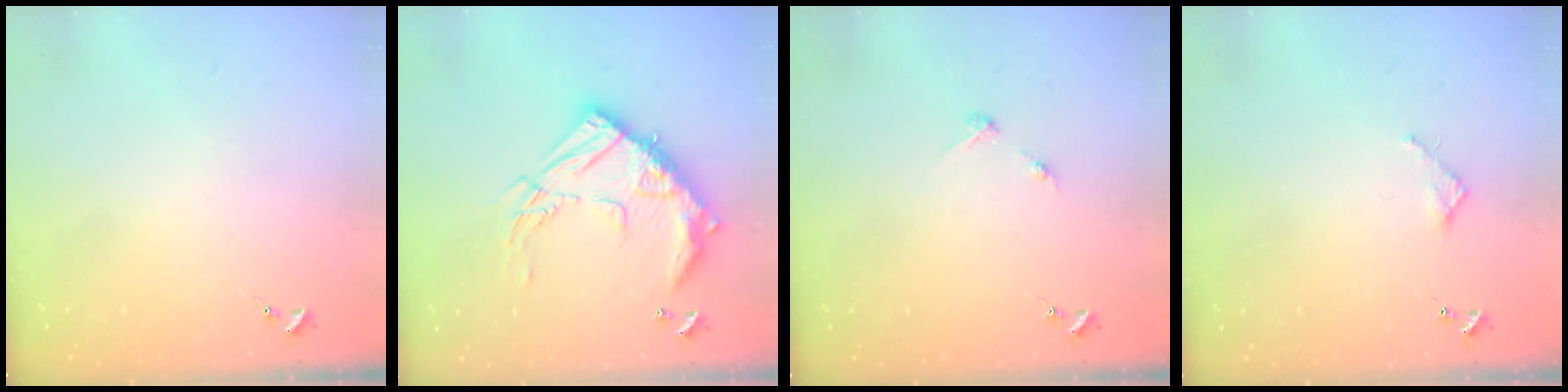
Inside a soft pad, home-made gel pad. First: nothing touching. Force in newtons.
{"total": 21.3, "press": 21.2, "slide": 2.1}
{"total": 3.2, "press": 3.1, "slide": 0.4}
{"total": 2.7, "press": 2.7, "slide": 0.2}